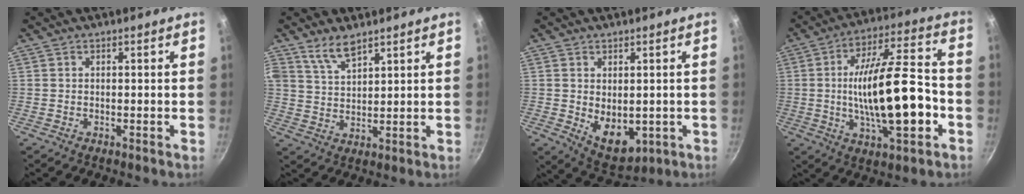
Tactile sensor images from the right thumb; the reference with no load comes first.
{"total": 5.4, "force": [4.1, 2.1, 2.8], "torque": [-0.047, -0.025, 0.086]}
{"total": 8.3, "force": [-0.5, 5.4, 6.3], "torque": [-0.078, -0.018, 0.014]}
{"total": 20.1, "force": [-3.5, 7.1, 18.5], "torque": [-0.290, 0.039, -0.052]}